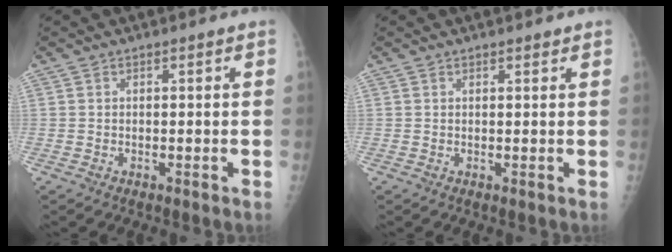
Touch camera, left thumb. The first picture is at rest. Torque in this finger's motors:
{"motor_torque": [0.03, -0.09, -0.03, 0.07, 0.01]}